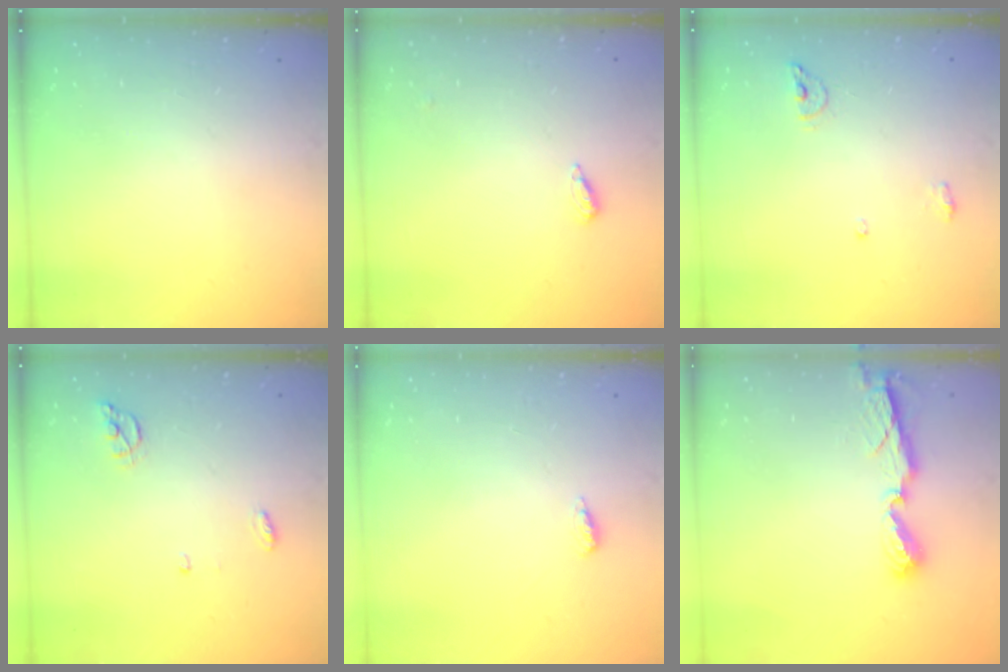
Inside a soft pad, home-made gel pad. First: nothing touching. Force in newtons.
{"total": 2.2, "press": 2.2, "slide": 0.5}
{"total": 6.1, "press": 5.9, "slide": 1.4}
{"total": 5.2, "press": 5.2, "slide": 0.2}
{"total": 3.4, "press": 3.0, "slide": 1.7}
{"total": 7.8, "press": 7.8, "slide": 0.5}